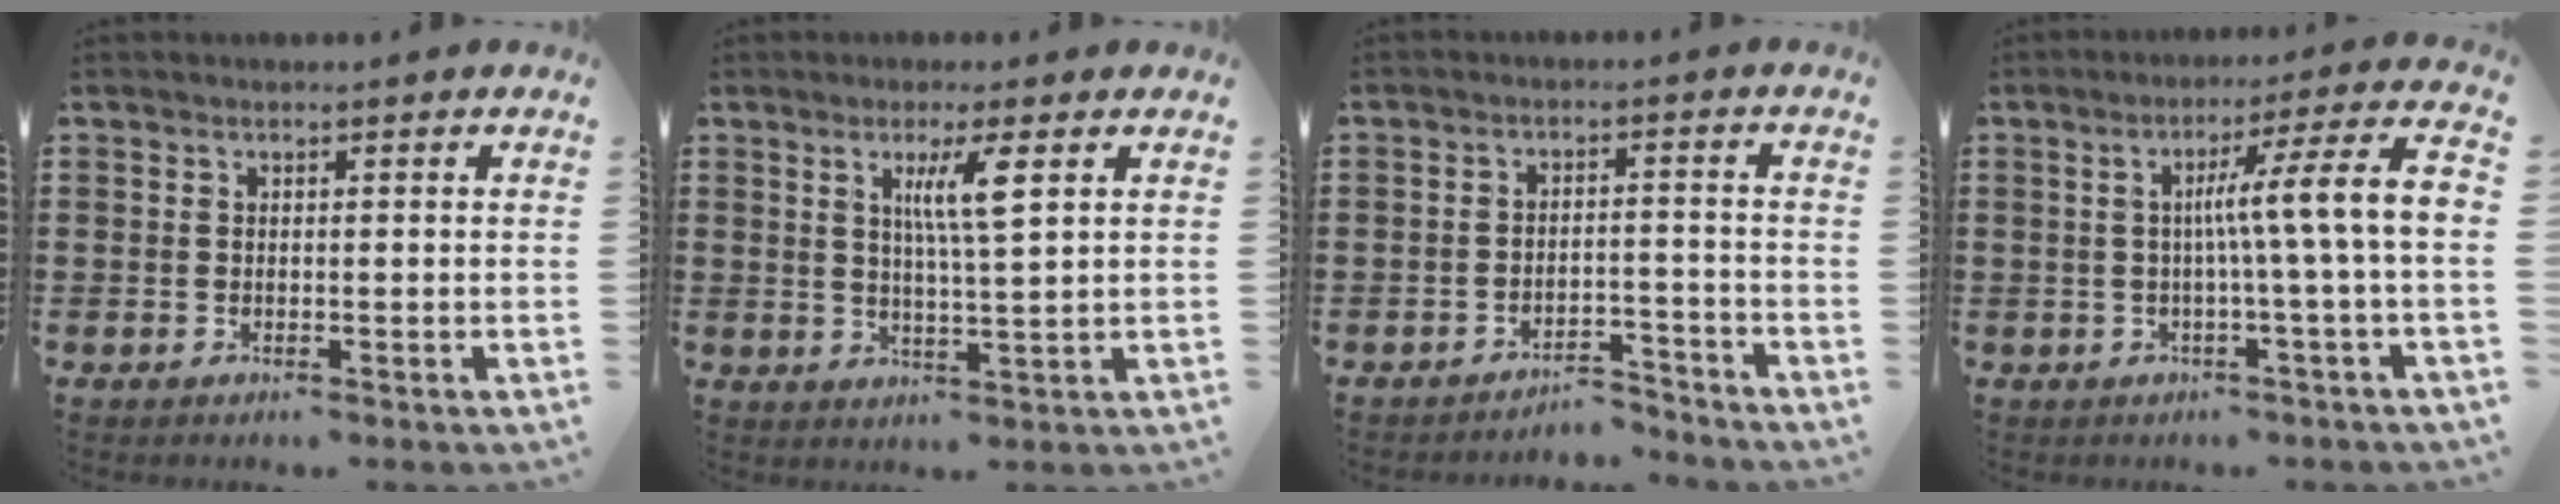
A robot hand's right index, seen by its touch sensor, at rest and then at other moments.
{"total": 5.5, "force": [2.1, 0.3, 5.1], "torque": [-0.106, 0.002, 0.031]}
{"total": 3.6, "force": [-3.6, 0.2, 0.6], "torque": [-0.016, 0.002, -0.074]}
{"total": 8.4, "force": [-0.4, -0.9, 8.3], "torque": [-0.142, -0.009, -0.018]}